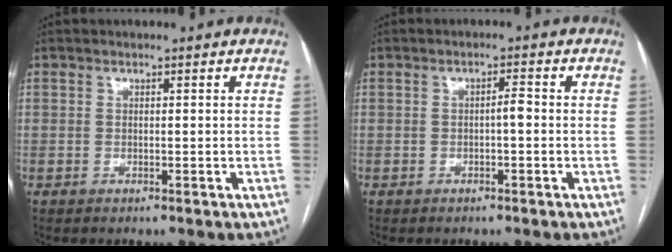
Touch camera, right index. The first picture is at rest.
{"total": 1.7, "force": [-0.4, 0.3, 1.6], "torque": [-0.024, 0.004, -0.007]}